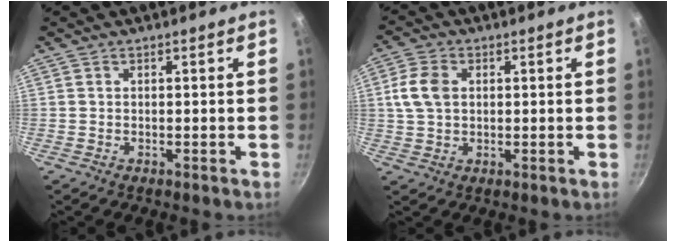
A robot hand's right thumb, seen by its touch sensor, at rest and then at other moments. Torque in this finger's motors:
{"motor_torque": [0.17, 0.16, 0.22, 0.18, 0.15]}